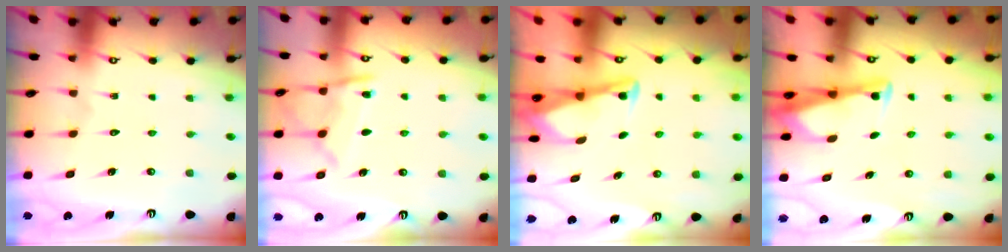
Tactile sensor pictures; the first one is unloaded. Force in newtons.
{"total": 10.4, "press": 10.4, "slide": 1.0}
{"total": 3.5, "press": 3.5, "slide": 0.3}
{"total": 3.0, "press": 3.0, "slide": 0.3}